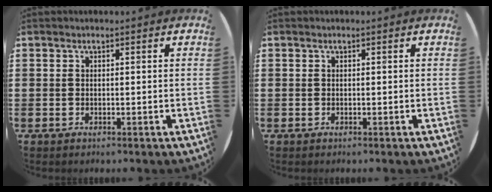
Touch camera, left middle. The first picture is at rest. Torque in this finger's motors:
{"motor_torque": [0.62, -0.64, 0.00, 0.01]}